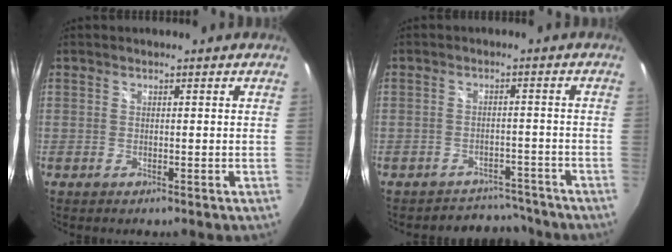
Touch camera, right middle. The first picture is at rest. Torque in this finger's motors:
{"motor_torque": [0.38, -0.71, -0.02, -0.01]}